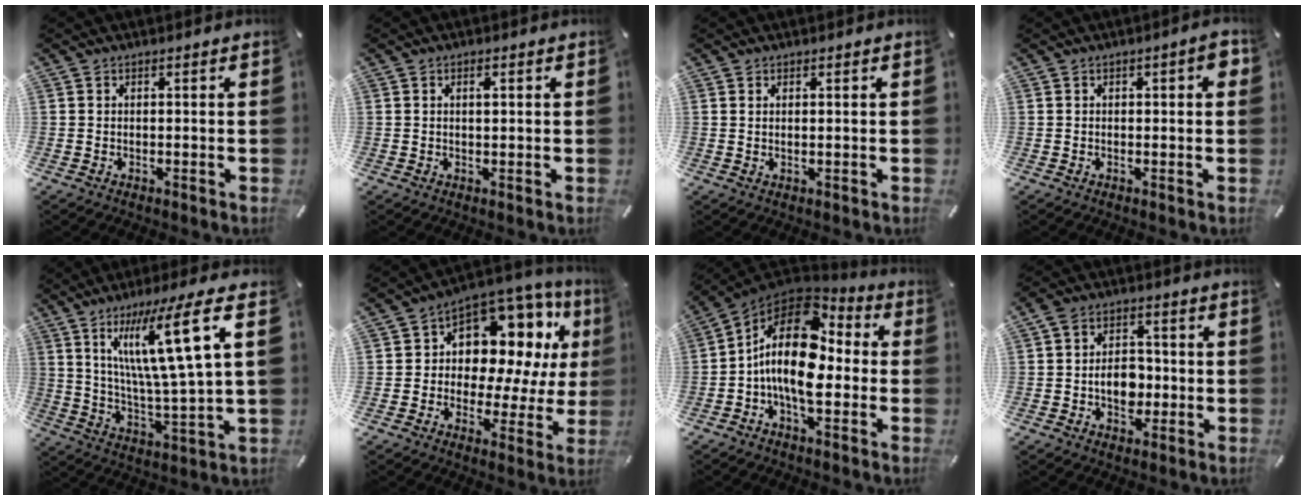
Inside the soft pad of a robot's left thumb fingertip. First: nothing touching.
{"total": 1.3, "force": [0.4, 0.6, 1.1], "torque": [-0.015, 0.000, 0.004]}
{"total": 1.1, "force": [0.6, 0.0, 0.9], "torque": [-0.017, -0.002, 0.011]}
{"total": 3.5, "force": [0.5, 1.5, 3.1], "torque": [-0.035, 0.001, 0.001]}
{"total": 19.0, "force": [8.6, 2.9, 16.7], "torque": [-0.299, -0.032, 0.118]}
{"total": 12.6, "force": [5.9, 8.9, 6.6], "torque": [-0.093, -0.065, 0.109]}
{"total": 16.6, "force": [-0.6, 9.3, 13.8], "torque": [-0.267, -0.004, -0.012]}
{"total": 7.9, "force": [-1.3, 6.3, 4.6], "torque": [-0.068, 0.008, -0.020]}